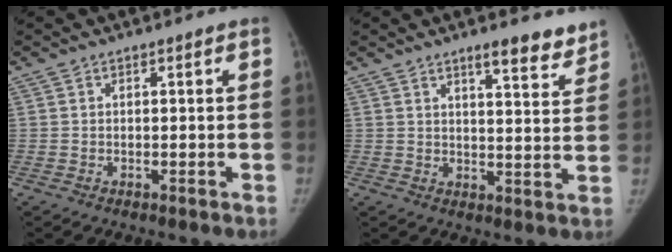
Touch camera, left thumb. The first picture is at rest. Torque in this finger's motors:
{"motor_torque": [0.77, 0.37, 0.51, -0.71, 0.11]}